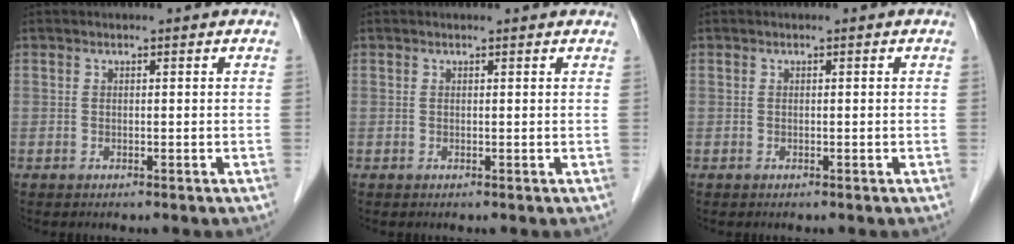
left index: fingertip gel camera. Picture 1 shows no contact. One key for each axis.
{"total": 2.0, "fx": 1.9, "fy": 0.4, "fz": 0.5, "tx": -0.015, "ty": 0.010, "tz": 0.017}
{"total": 0.0}